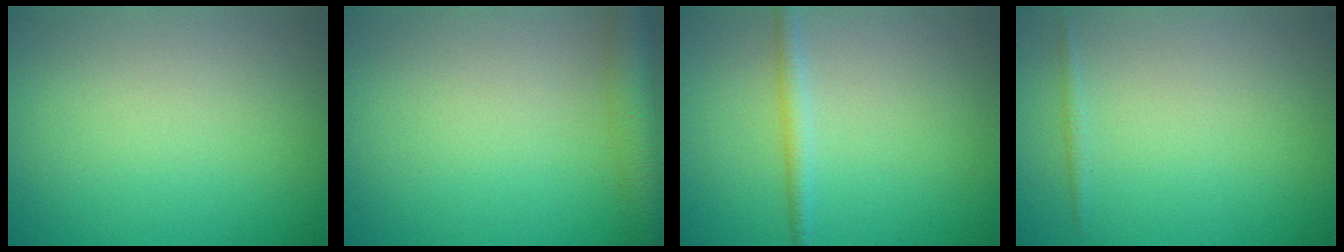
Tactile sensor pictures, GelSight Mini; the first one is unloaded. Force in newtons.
{"total": 4.5, "press": 4.5, "slide": 0.2}
{"total": 1.7, "press": 1.7, "slide": 0.1}
{"total": 0.6, "press": 0.6, "slide": 0.0}